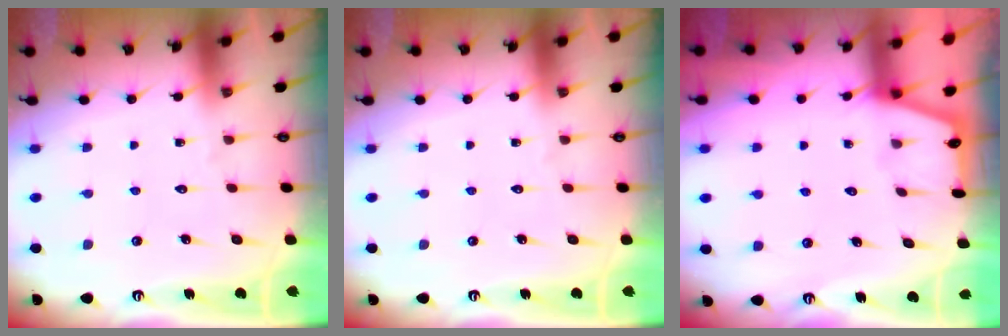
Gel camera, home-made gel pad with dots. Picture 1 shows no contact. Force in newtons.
{"total": 0.0}
{"total": 1.0, "press": 1.0, "slide": 0.2}